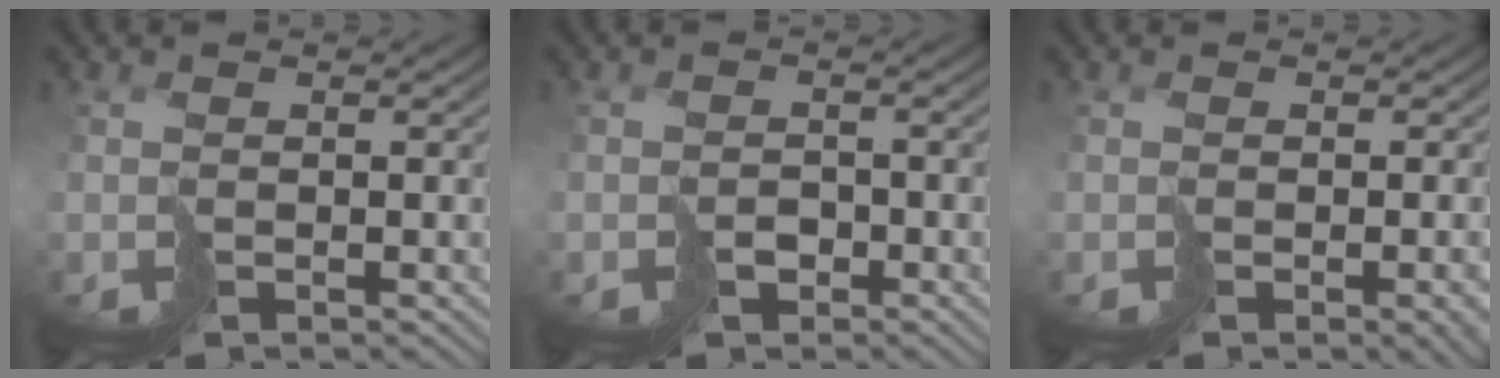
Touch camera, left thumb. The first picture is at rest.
{"total": 1.6, "force": [-0.9, 1.2, 0.6], "torque": [-0.006, -0.001, -0.015]}
{"total": 3.3, "force": [-1.4, 0.9, 2.9], "torque": [-0.038, -0.005, -0.017]}